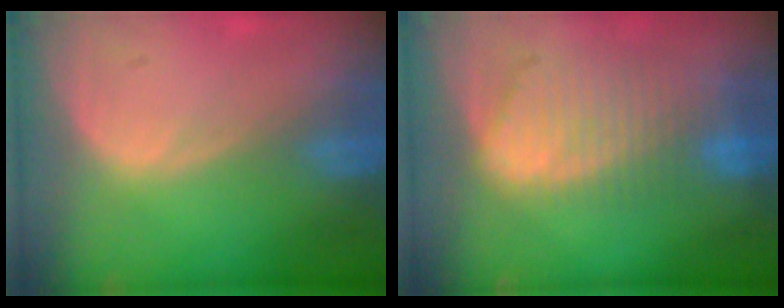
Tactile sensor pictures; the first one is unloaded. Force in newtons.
{"total": 9.2, "press": 8.1, "slide": 4.4}